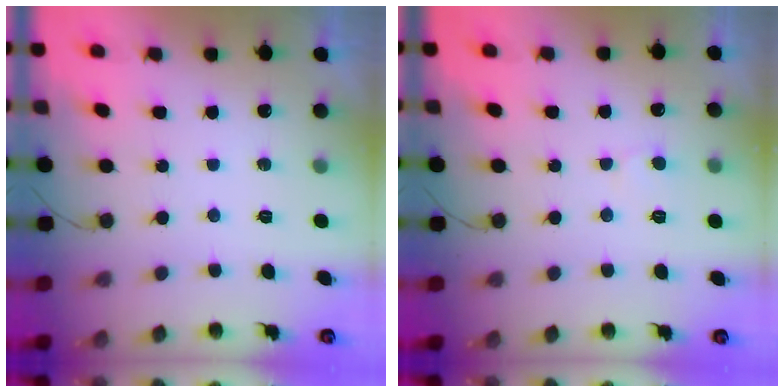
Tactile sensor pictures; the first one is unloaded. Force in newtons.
{"total": 4.8, "press": 4.8, "slide": 0.5}